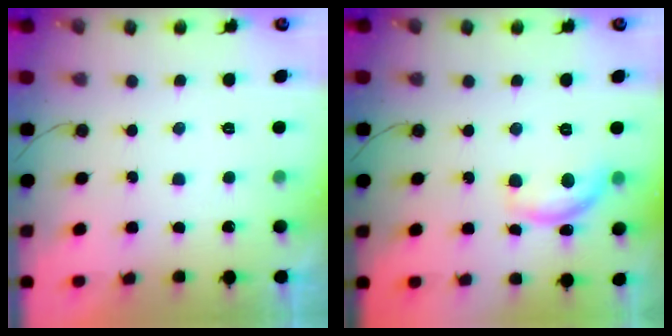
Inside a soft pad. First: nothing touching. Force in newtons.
{"total": 11.0, "press": 11.0, "slide": 0.6}